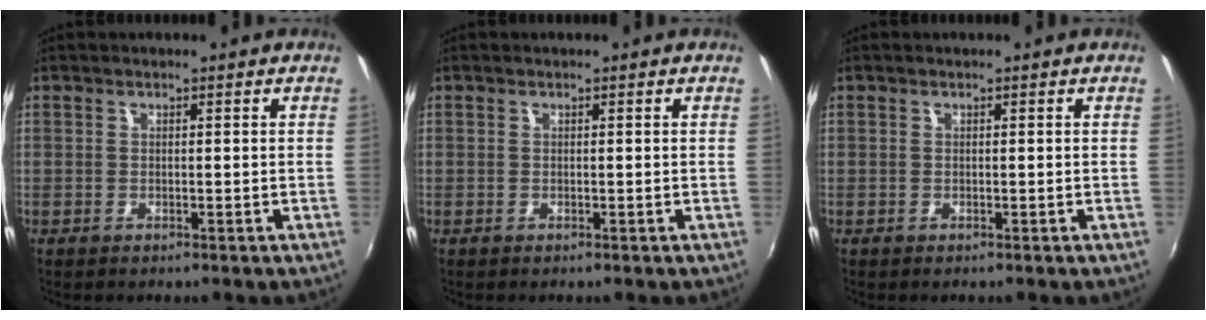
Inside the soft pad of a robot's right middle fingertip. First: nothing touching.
{"total": 0.0}
{"total": 0.0}